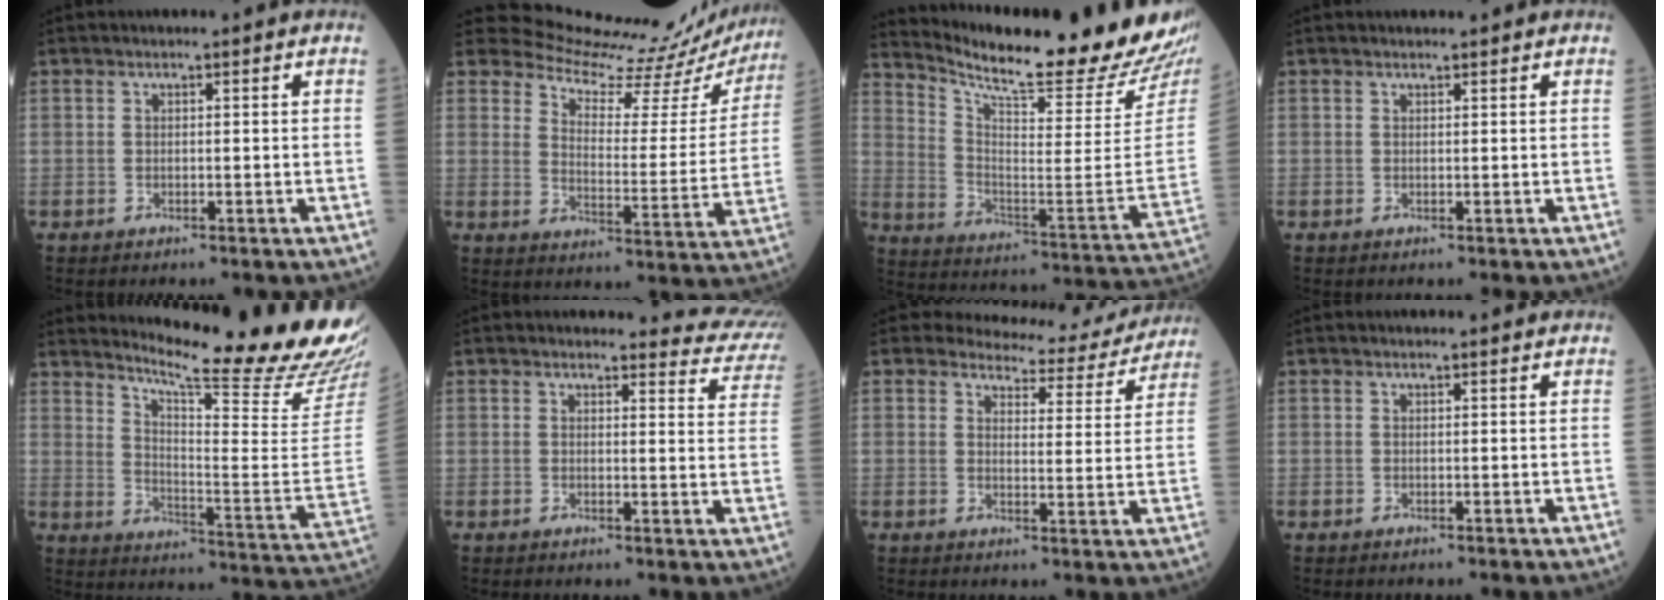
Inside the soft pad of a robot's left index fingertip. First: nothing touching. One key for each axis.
{"total": 19.6, "fx": 19.4, "fy": 2.6, "fz": 2.0, "tx": -0.023, "ty": -0.105, "tz": 0.225}
{"total": 23.5, "fx": 22.0, "fy": 0.8, "fz": 8.1, "tx": -0.147, "ty": -0.112, "tz": 0.302}
{"total": 0.8, "fx": 0.7, "fy": 0.1, "fz": 0.3, "tx": -0.006, "ty": 0.004, "tz": 0.012}
{"total": 22.7, "fx": 20.5, "fy": -1.6, "fz": 9.6, "tx": -0.164, "ty": -0.132, "tz": 0.265}
{"total": 9.0, "fx": 8.9, "fy": 1.4, "fz": -0.4, "tx": 0.035, "ty": -0.068, "tz": 0.060}
{"total": 11.1, "fx": 10.6, "fy": 3.2, "fz": 1.0, "tx": 0.003, "ty": -0.023, "tz": 0.110}
{"total": 1.2, "fx": 1.1, "fy": 0.2, "fz": 0.3, "tx": -0.009, "ty": 0.002, "tz": 0.009}